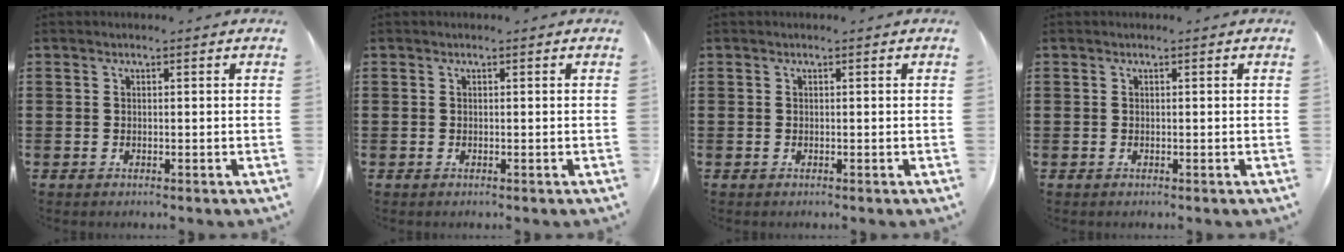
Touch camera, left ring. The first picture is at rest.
{"total": 0.0}
{"total": 0.0}
{"total": 0.0}